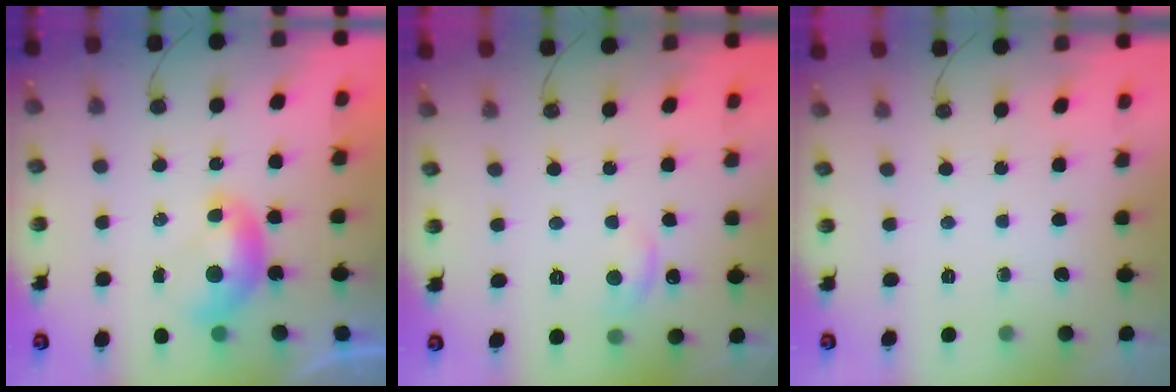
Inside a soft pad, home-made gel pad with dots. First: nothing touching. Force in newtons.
{"total": 1.6, "press": 1.3, "slide": 0.8}
{"total": 0.0}